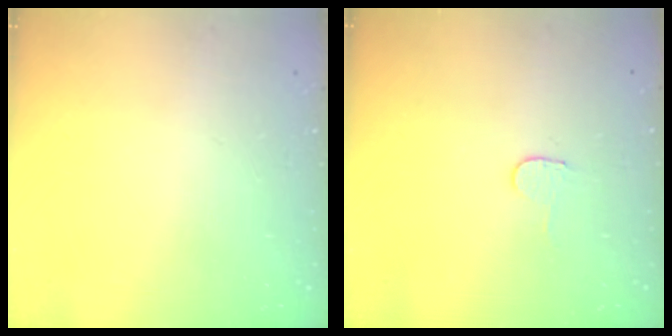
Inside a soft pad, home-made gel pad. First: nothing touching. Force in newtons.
{"total": 2.3, "press": 2.3, "slide": 0.2}